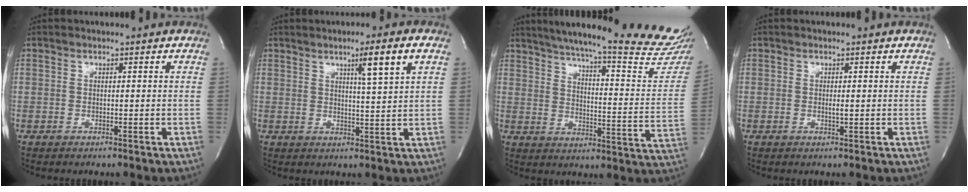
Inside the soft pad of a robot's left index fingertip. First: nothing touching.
{"total": 6.0, "force": [2.9, -0.7, 5.2], "torque": [-0.080, -0.006, 0.047]}
{"total": 30.0, "force": [26.5, 1.1, 14.1], "torque": [-0.205, -0.095, 0.328]}
{"total": 0.7, "force": [0.0, 0.1, 0.7], "torque": [-0.018, -0.002, 0.001]}